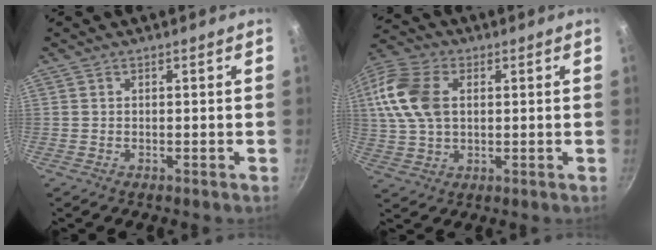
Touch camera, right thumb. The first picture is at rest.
{"total": 14.5, "force": [2.7, 9.7, 10.4], "torque": [-0.208, 0.016, 0.045]}